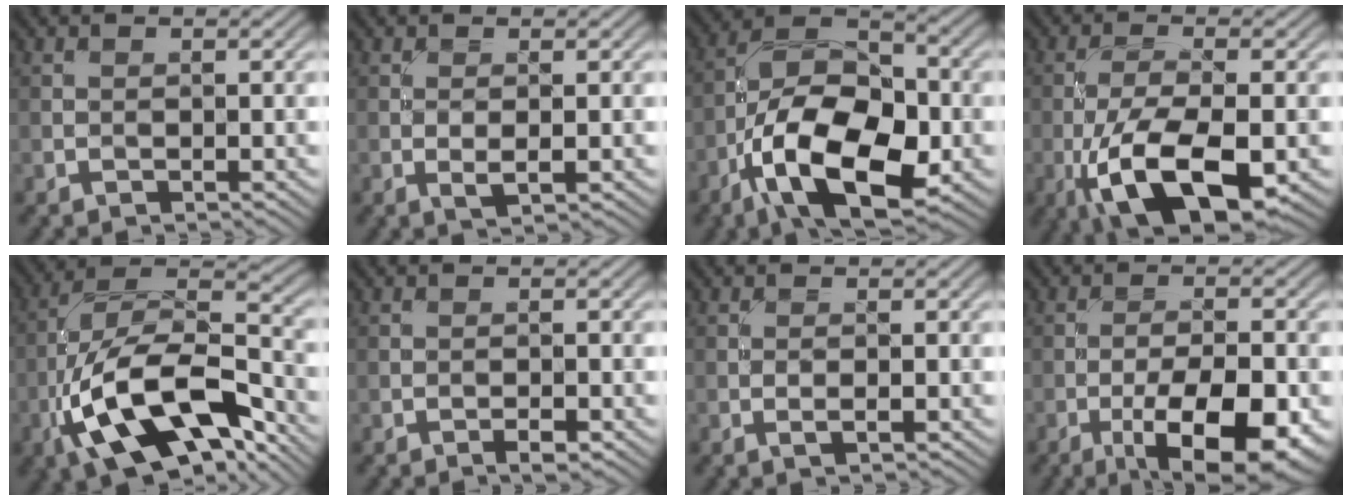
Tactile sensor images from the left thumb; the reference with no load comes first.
{"total": 1.8, "force": [0.0, 0.6, 1.7], "torque": [-0.039, -0.005, -0.002]}
{"total": 15.2, "force": [-6.3, 7.7, 11.5], "torque": [-0.213, -0.011, -0.129]}
{"total": 12.4, "force": [-5.0, 4.6, 10.4], "torque": [-0.205, -0.013, -0.091]}
{"total": 16.9, "force": [-7.4, 7.6, 13.1], "torque": [-0.241, -0.011, -0.141]}
{"total": 1.3, "force": [-0.7, 0.4, 1.0], "torque": [-0.016, 0.001, -0.013]}
{"total": 1.2, "force": [-0.1, 0.2, 1.1], "torque": [-0.024, 0.001, -0.004]}
{"total": 12.2, "force": [-5.7, 4.3, 9.9], "torque": [-0.161, -0.006, -0.083]}